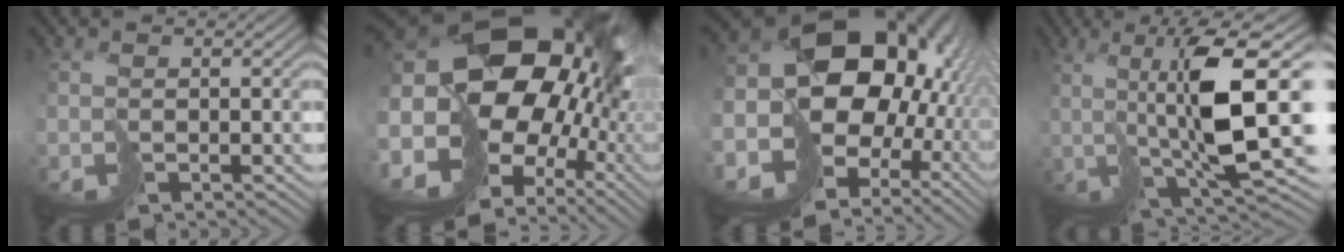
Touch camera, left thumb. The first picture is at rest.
{"total": 21.5, "force": [3.6, 15.3, 14.6], "torque": [-0.319, -0.019, 0.090]}
{"total": 20.6, "force": [2.7, 16.2, 12.5], "torque": [-0.280, -0.012, 0.070]}
{"total": 11.7, "force": [2.4, 2.0, 11.2], "torque": [-0.195, 0.007, 0.056]}